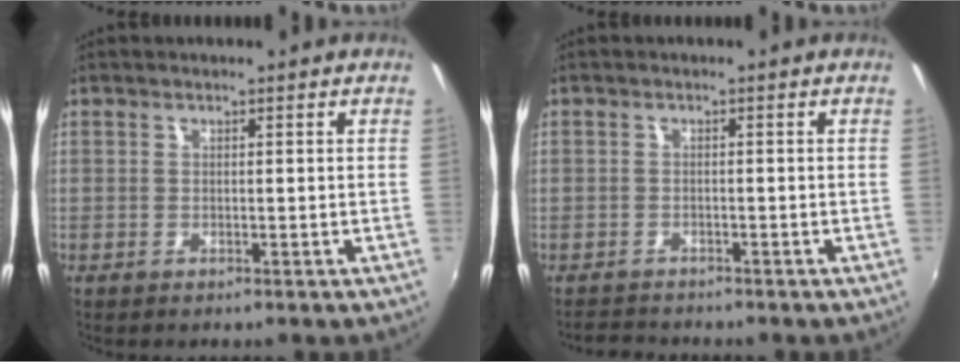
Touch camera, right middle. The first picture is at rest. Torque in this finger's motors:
{"motor_torque": [-0.68, -0.69, -0.60, -0.21]}